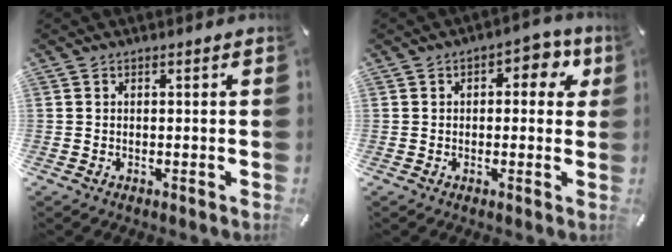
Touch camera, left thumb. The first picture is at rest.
{"total": 5.8, "force": [1.4, 3.5, 4.5], "torque": [-0.043, -0.003, 0.011]}